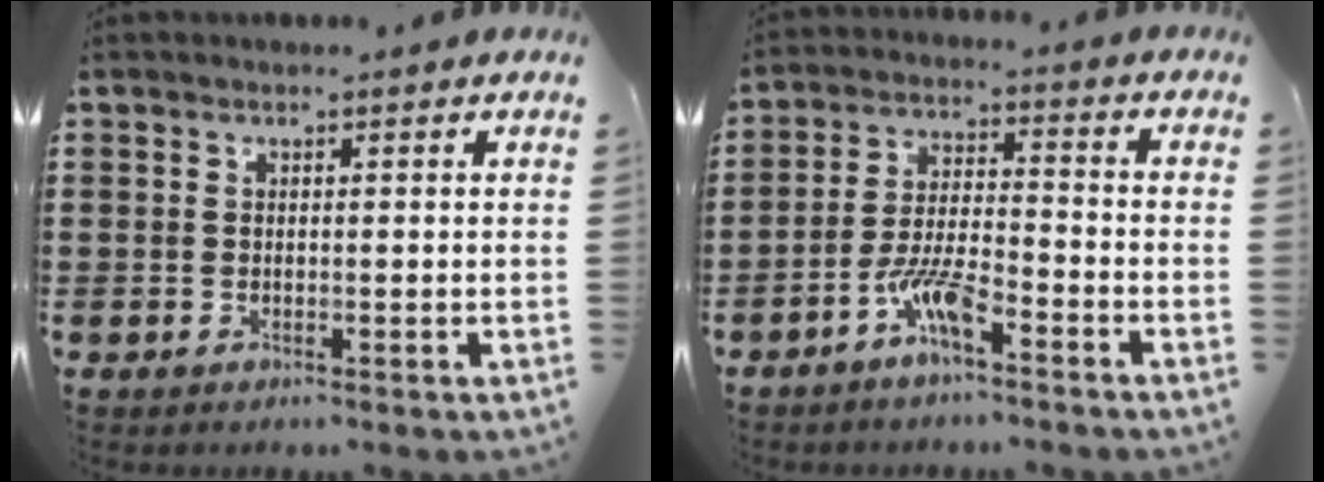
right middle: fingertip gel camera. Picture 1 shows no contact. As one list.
[{"total": 6.7, "force": [-4.3, 1.3, 5.1], "torque": [-0.117, -0.005, -0.085]}]